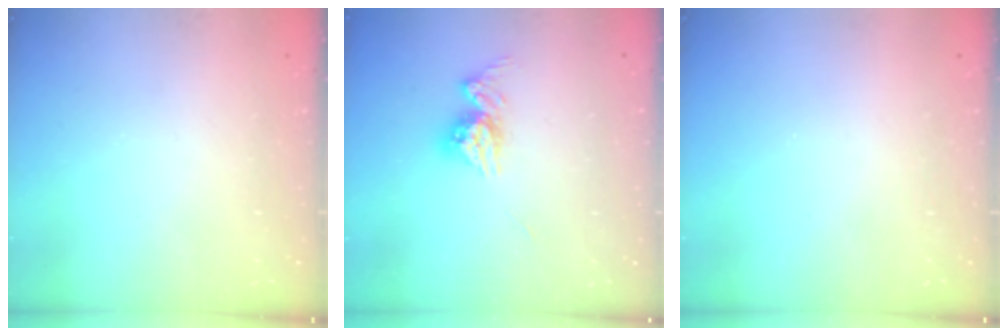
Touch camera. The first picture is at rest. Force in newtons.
{"total": 9.4, "press": 9.4, "slide": 0.8}
{"total": 0.0}